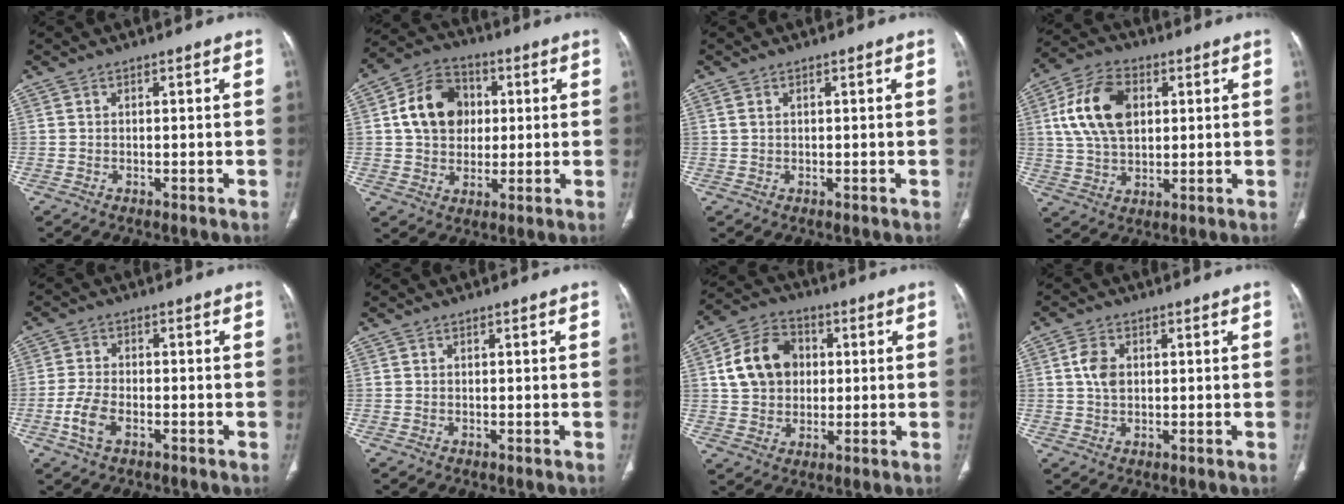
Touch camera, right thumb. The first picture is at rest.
{"total": 12.7, "force": [2.1, 10.1, 7.5], "torque": [-0.103, 0.010, 0.030]}
{"total": 1.2, "force": [0.5, 0.6, 0.9], "torque": [-0.025, 0.012, 0.017]}
{"total": 13.9, "force": [3.2, 8.9, 10.2], "torque": [-0.184, 0.007, 0.058]}
{"total": 5.6, "force": [-2.3, 3.0, 4.2], "torque": [-0.094, 0.009, -0.045]}
{"total": 0.0}
{"total": 12.5, "force": [2.0, 10.0, 7.3], "torque": [-0.107, 0.011, 0.033]}
{"total": 4.5, "force": [0.8, 3.1, 3.2], "torque": [-0.060, 0.000, 0.014]}